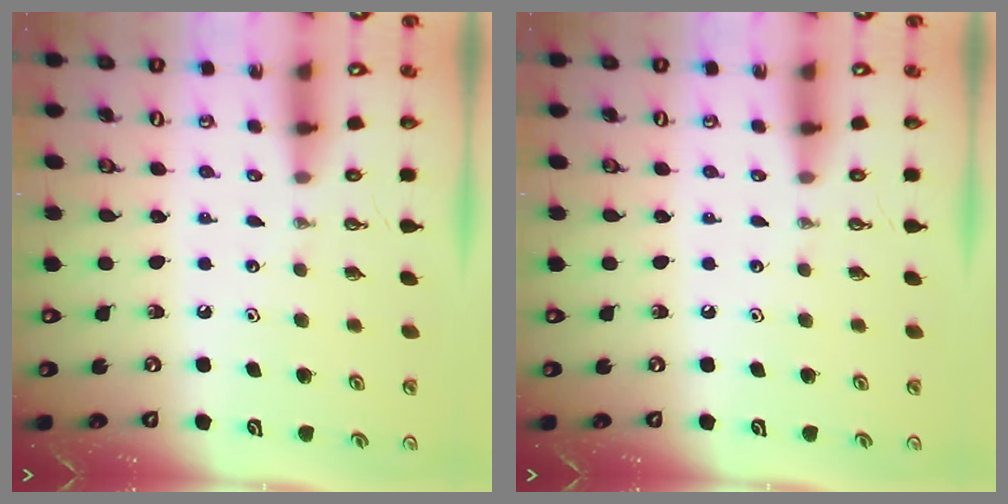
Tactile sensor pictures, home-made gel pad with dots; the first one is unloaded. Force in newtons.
{"total": 0.0}